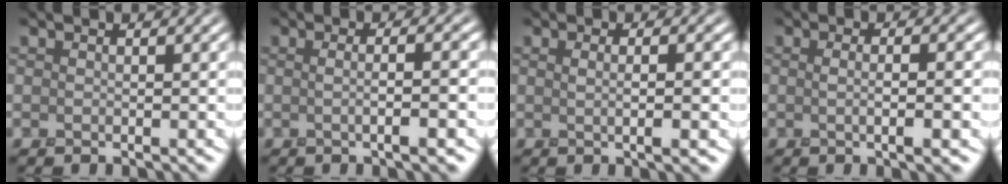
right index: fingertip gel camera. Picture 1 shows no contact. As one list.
[{"total": 4.2, "force": [-0.1, 1.3, 4.0], "torque": [-0.031, 0.008, -0.011]}, {"total": 3.0, "force": [0.2, 0.8, 2.9], "torque": [-0.032, -0.004, -0.004]}, {"total": 3.6, "force": [-0.1, 1.0, 3.4], "torque": [-0.036, 0.000, -0.005]}]